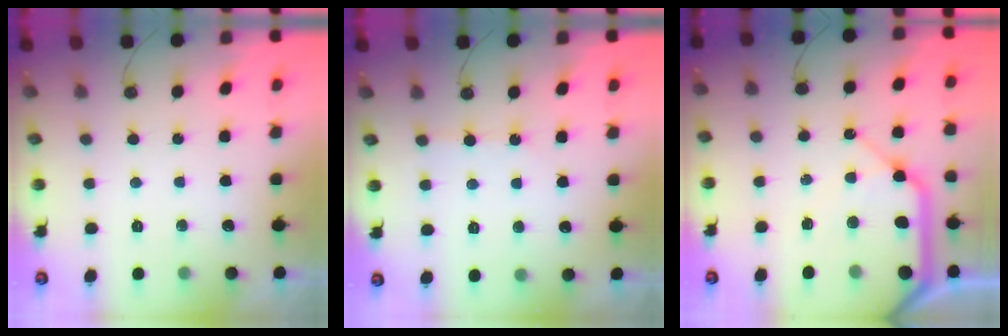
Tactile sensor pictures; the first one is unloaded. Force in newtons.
{"total": 2.8, "press": 2.8, "slide": 0.4}
{"total": 18.4, "press": 18.2, "slide": 2.5}